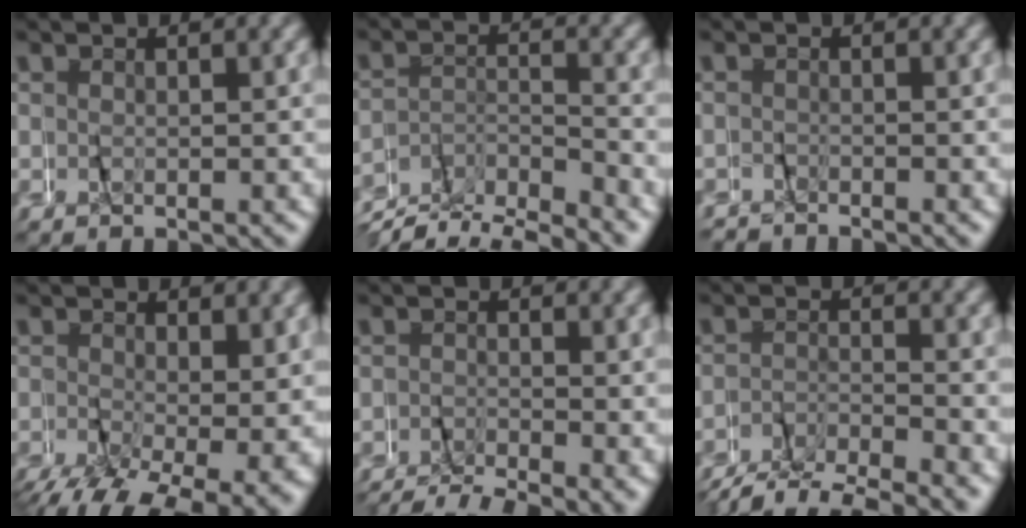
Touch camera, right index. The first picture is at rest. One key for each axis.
{"total": 6.2, "fx": -5.1, "fy": 2.2, "fz": 2.8, "tx": -0.042, "ty": -0.008, "tz": -0.092}
{"total": 1.1, "fx": -0.3, "fy": 1.0, "fz": 0.1, "tx": -0.002, "ty": 0.011, "tz": -0.019}
{"total": 6.6, "fx": -2.8, "fy": 3.3, "fz": 5.0, "tx": -0.087, "ty": -0.041, "tz": -0.024}
{"total": 5.4, "fx": -4.7, "fy": 1.8, "fz": 2.1, "tx": -0.023, "ty": -0.016, "tz": -0.072}
{"total": 4.1, "fx": -3.8, "fy": 1.1, "fz": 0.9, "tx": -0.020, "ty": -0.002, "tz": -0.071}